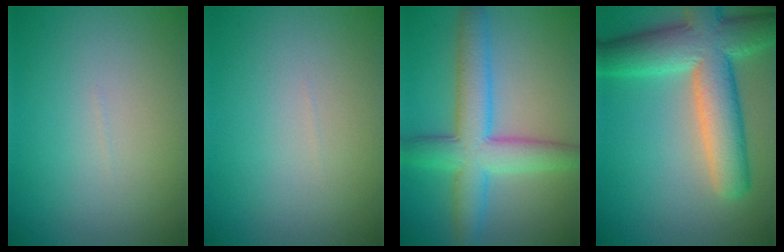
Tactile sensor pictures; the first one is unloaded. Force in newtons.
{"total": 0.0}
{"total": 6.9, "press": 6.9, "slide": 0.1}
{"total": 9.8, "press": 9.7, "slide": 0.6}